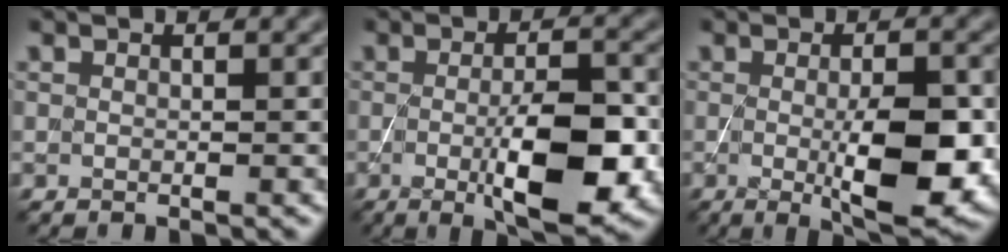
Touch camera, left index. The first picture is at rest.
{"total": 7.7, "force": [-1.5, 2.2, 7.2], "torque": [-0.116, -0.010, -0.021]}
{"total": 7.1, "force": [-0.9, 2.0, 6.8], "torque": [-0.108, -0.014, -0.008]}